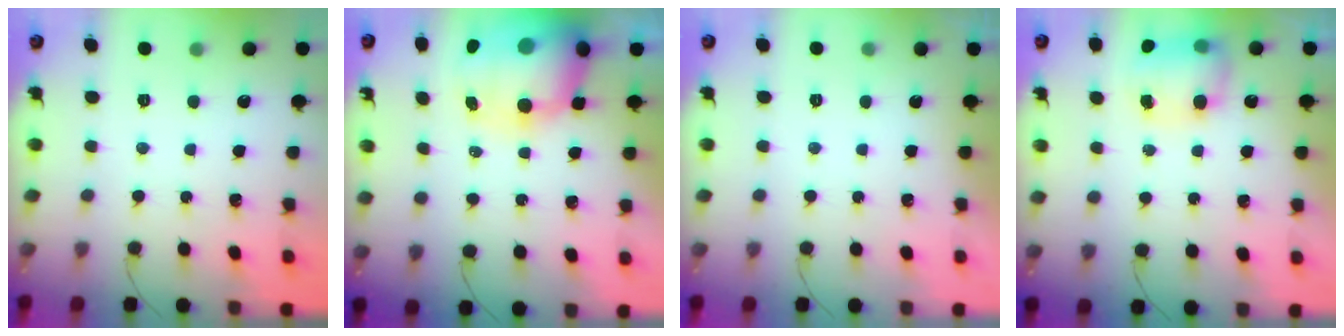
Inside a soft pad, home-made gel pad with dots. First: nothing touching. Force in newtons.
{"total": 18.1, "press": 17.6, "slide": 4.3}
{"total": 0.0}
{"total": 8.3, "press": 8.2, "slide": 1.0}